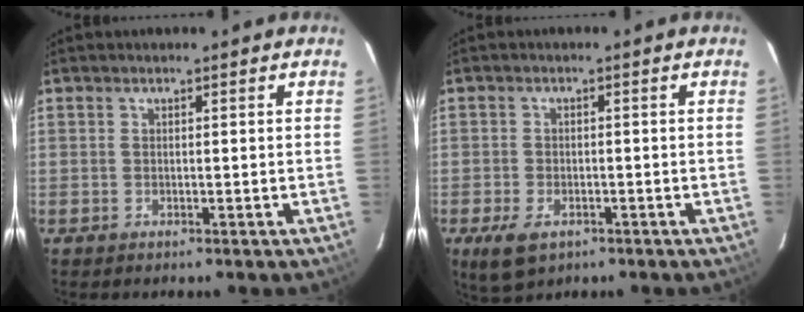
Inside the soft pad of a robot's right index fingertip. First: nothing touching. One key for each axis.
{"total": 5.7, "fx": -3.1, "fy": 3.3, "fz": 3.5, "tx": -0.083, "ty": -0.016, "tz": -0.051}